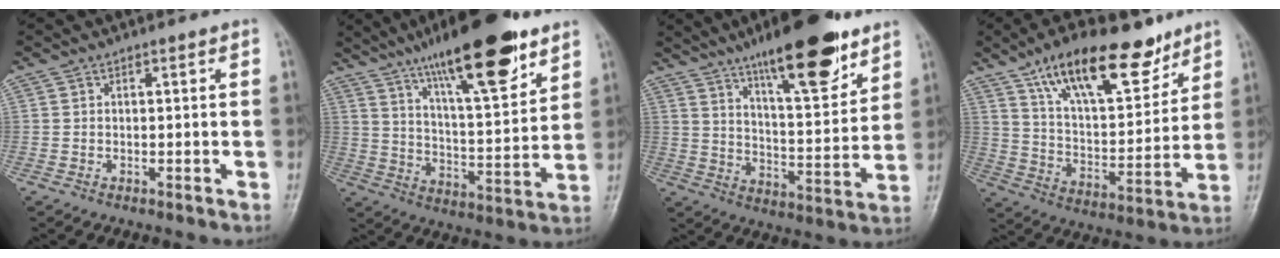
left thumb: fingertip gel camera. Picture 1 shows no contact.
{"total": 21.1, "force": [13.4, 5.3, 15.4], "torque": [-0.219, -0.052, 0.220]}
{"total": 18.9, "force": [12.4, 5.0, 13.4], "torque": [-0.172, -0.065, 0.199]}
{"total": 20.0, "force": [12.9, 8.1, 12.9], "torque": [-0.171, -0.056, 0.225]}